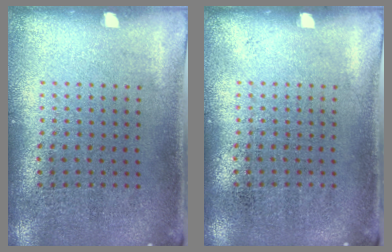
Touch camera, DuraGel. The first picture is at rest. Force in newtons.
{"total": 0.0}